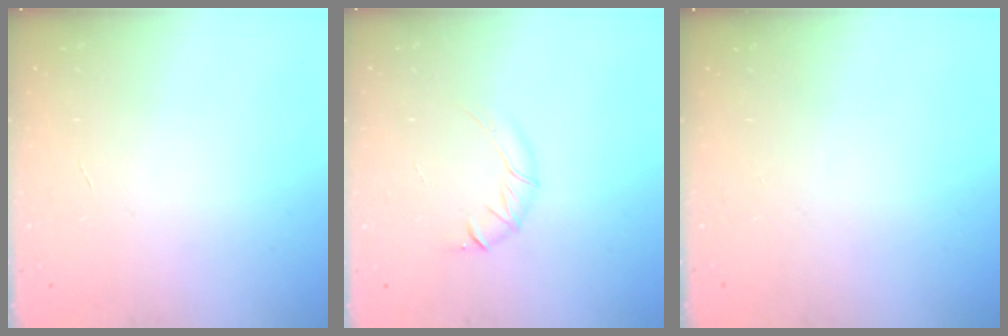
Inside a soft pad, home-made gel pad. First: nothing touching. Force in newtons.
{"total": 5.6, "press": 5.4, "slide": 1.6}
{"total": 0.0}